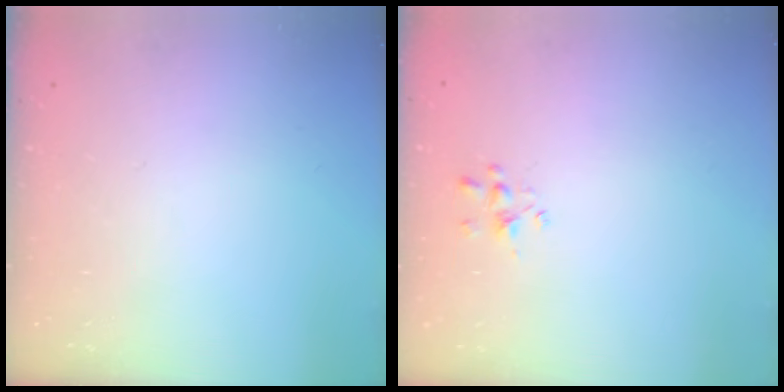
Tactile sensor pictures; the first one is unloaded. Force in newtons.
{"total": 1.6, "press": 1.5, "slide": 0.5}